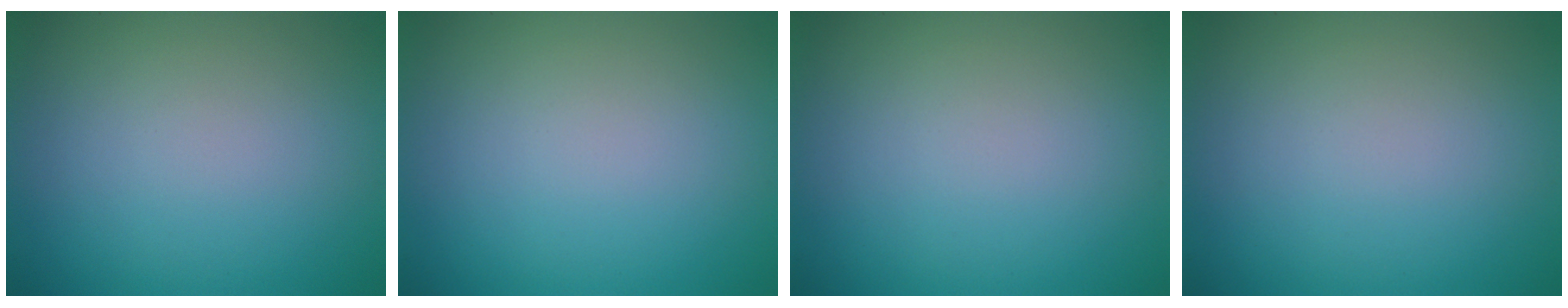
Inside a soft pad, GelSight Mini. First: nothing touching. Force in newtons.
{"total": 0.0}
{"total": 0.0}
{"total": 0.0}